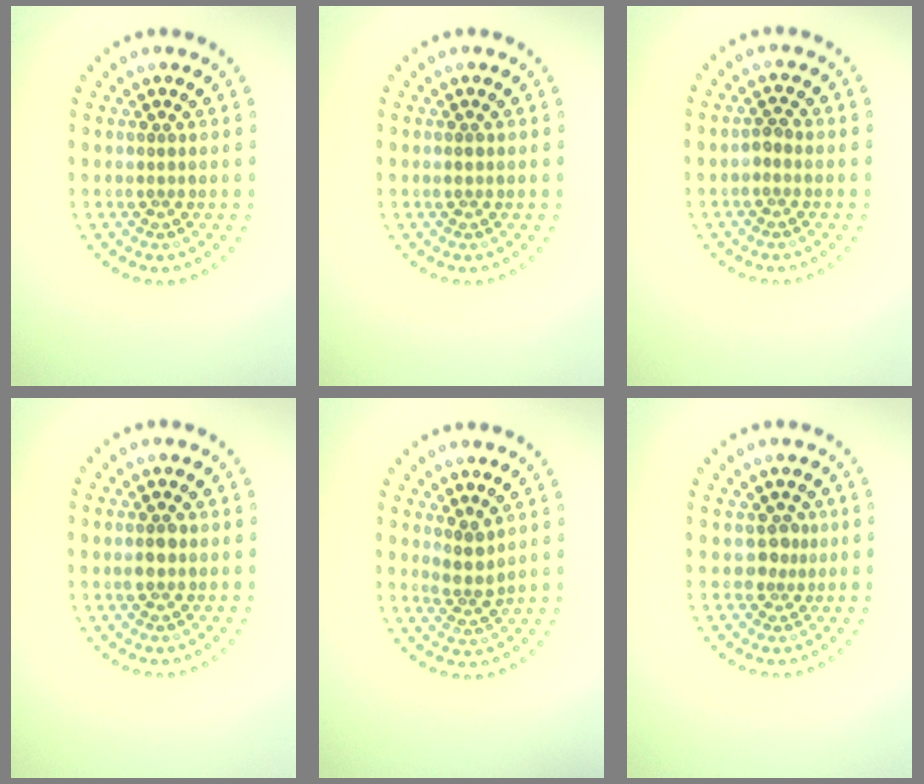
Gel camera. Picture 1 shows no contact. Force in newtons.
{"total": 0.6, "press": 0.6, "slide": 0.1}
{"total": 0.9, "press": 0.8, "slide": 0.4}
{"total": 1.3, "press": 1.3, "slide": 0.1}
{"total": 2.1, "press": 1.6, "slide": 1.4}
{"total": 1.4, "press": 1.0, "slide": 1.0}